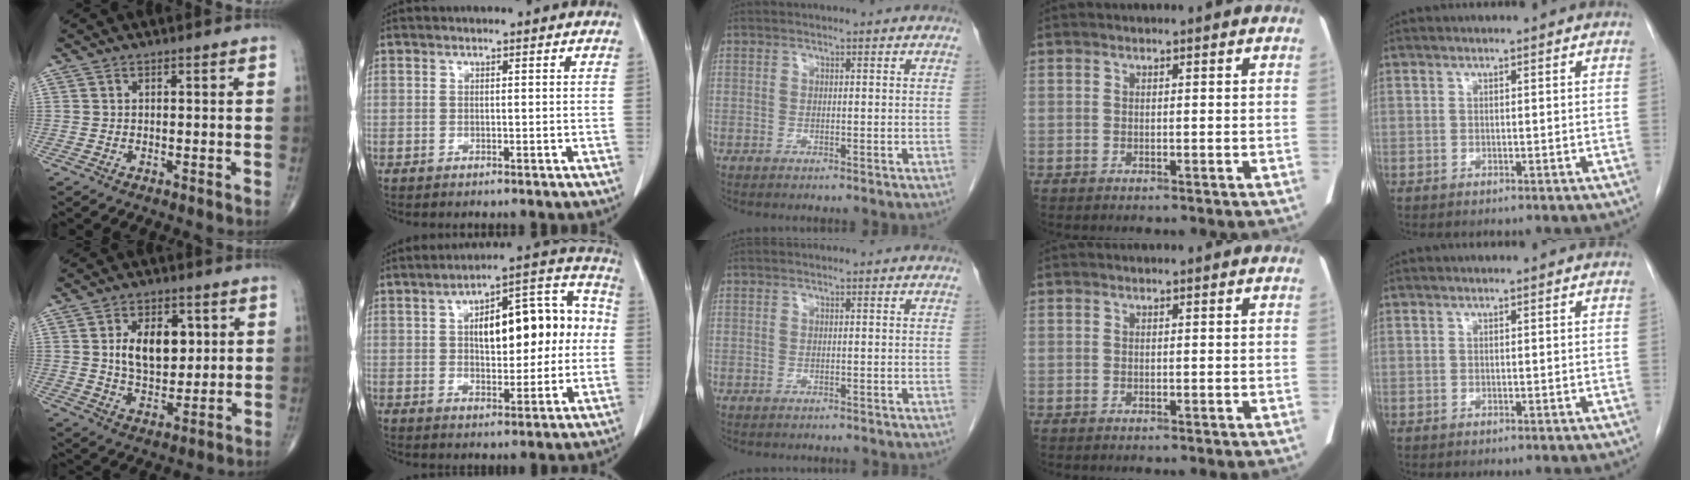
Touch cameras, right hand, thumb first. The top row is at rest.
{"thumb": {"total": 11.2, "force": [2.4, 6.9, 8.4], "torque": [-0.107, -0.013, 0.047]}, "index": {"total": 16.4, "force": [1.4, 6.5, 15.0], "torque": [-0.214, 0.048, 0.026]}, "middle": {"total": 3.0, "force": [-2.7, 1.0, 1.0], "torque": [-0.015, -0.003, -0.028]}}